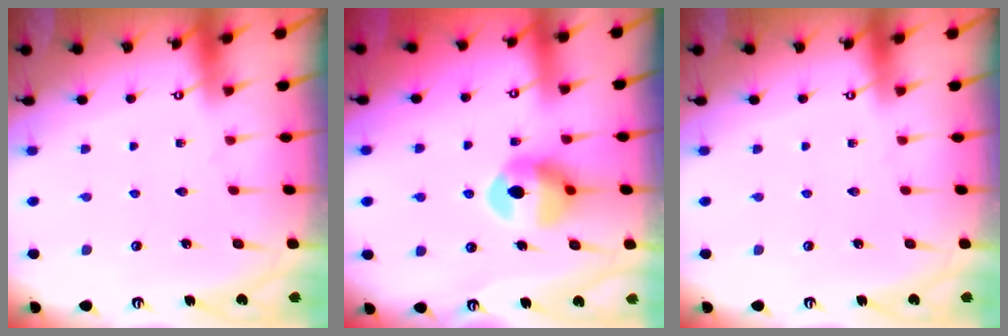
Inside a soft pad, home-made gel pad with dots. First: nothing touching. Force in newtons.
{"total": 10.3, "press": 10.3, "slide": 0.0}
{"total": 0.0}